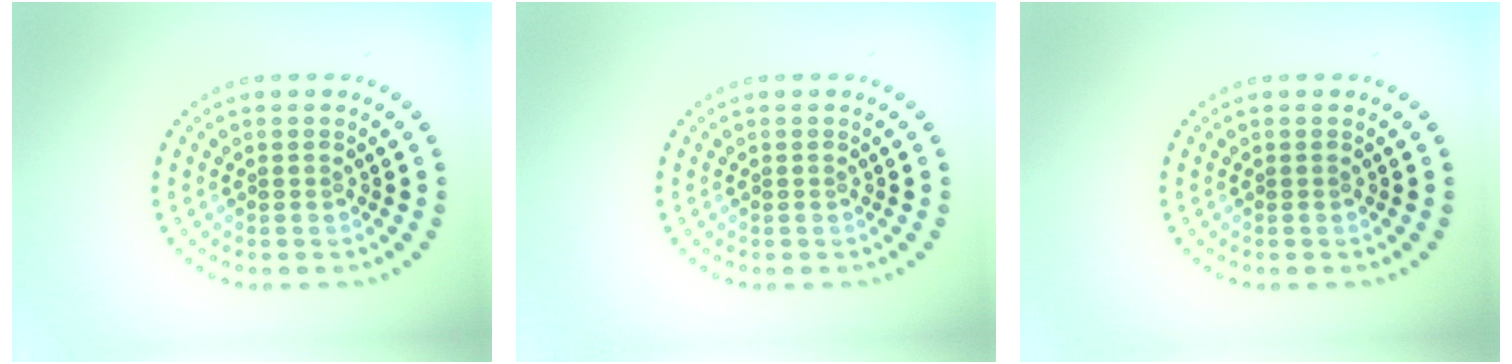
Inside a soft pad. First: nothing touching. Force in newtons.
{"total": 0.0}
{"total": 0.0}